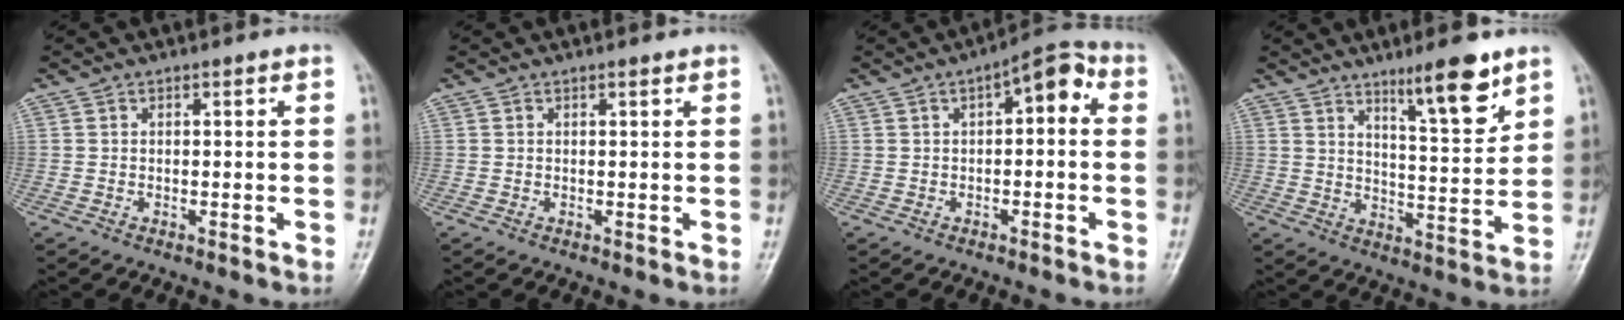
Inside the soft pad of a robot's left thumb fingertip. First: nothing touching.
{"total": 0.5, "force": [0.4, 0.1, 0.3], "torque": [-0.008, -0.002, 0.005]}
{"total": 6.5, "force": [1.1, 3.0, 5.6], "torque": [-0.055, 0.027, 0.001]}
{"total": 10.2, "force": [6.9, 1.9, 7.3], "torque": [-0.099, -0.052, 0.112]}